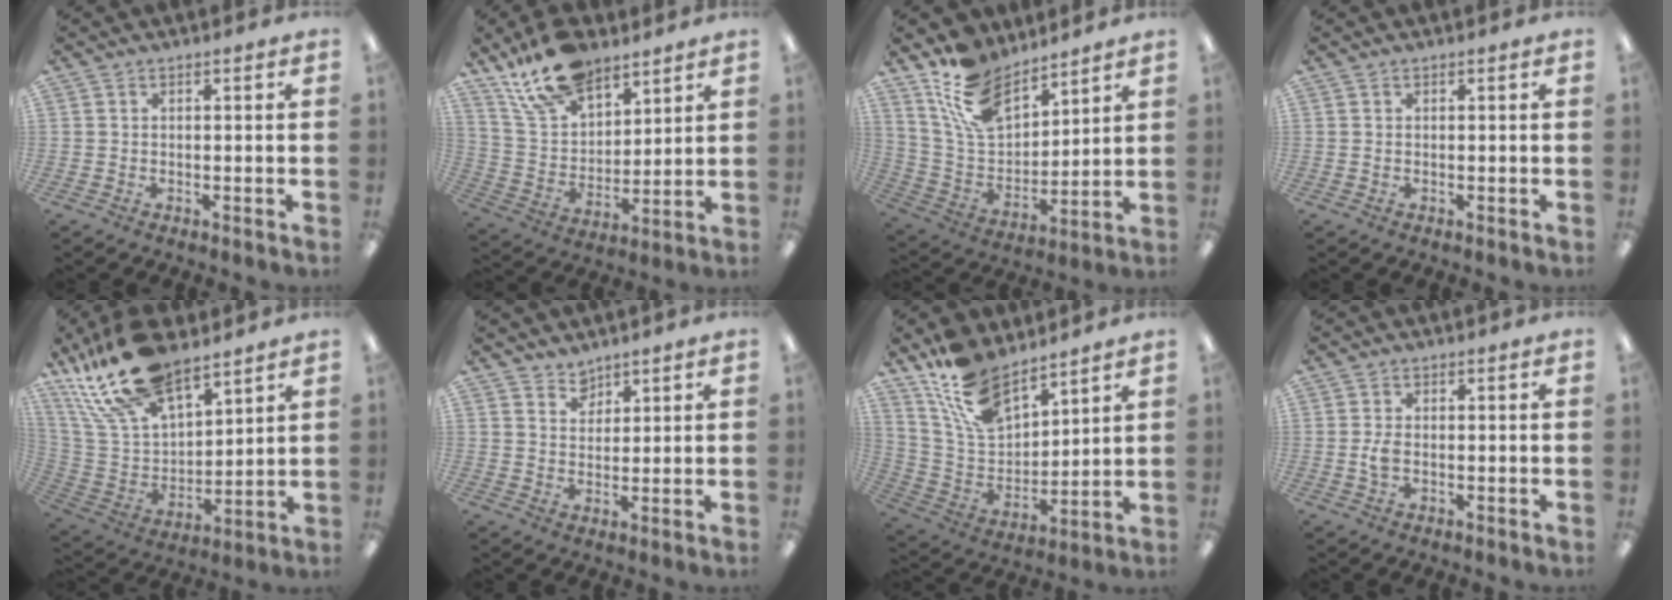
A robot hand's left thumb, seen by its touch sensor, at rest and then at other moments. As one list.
[{"total": 16.4, "force": [12.0, 8.2, 7.5], "torque": [-0.144, -0.057, 0.224]}, {"total": 15.8, "force": [11.1, 8.2, 7.6], "torque": [-0.161, -0.048, 0.212]}, {"total": 0.0}, {"total": 22.0, "force": [16.0, 9.7, 11.6], "torque": [-0.248, -0.075, 0.294]}, {"total": 3.7, "force": [3.3, 1.6, -0.1], "torque": [0.009, -0.023, 0.062]}, {"total": 15.1, "force": [11.1, 6.8, 7.6], "torque": [-0.157, -0.054, 0.208]}, {"total": 2.8, "force": [-0.2, 1.5, 2.3], "torque": [-0.058, -0.002, -0.008]}]